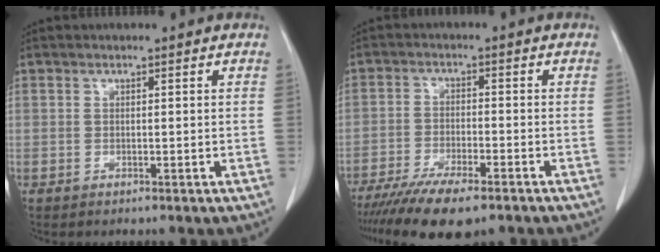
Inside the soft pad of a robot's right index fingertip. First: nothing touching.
{"total": 11.3, "force": [-8.6, 2.4, 6.9], "torque": [-0.110, -0.021, -0.139]}